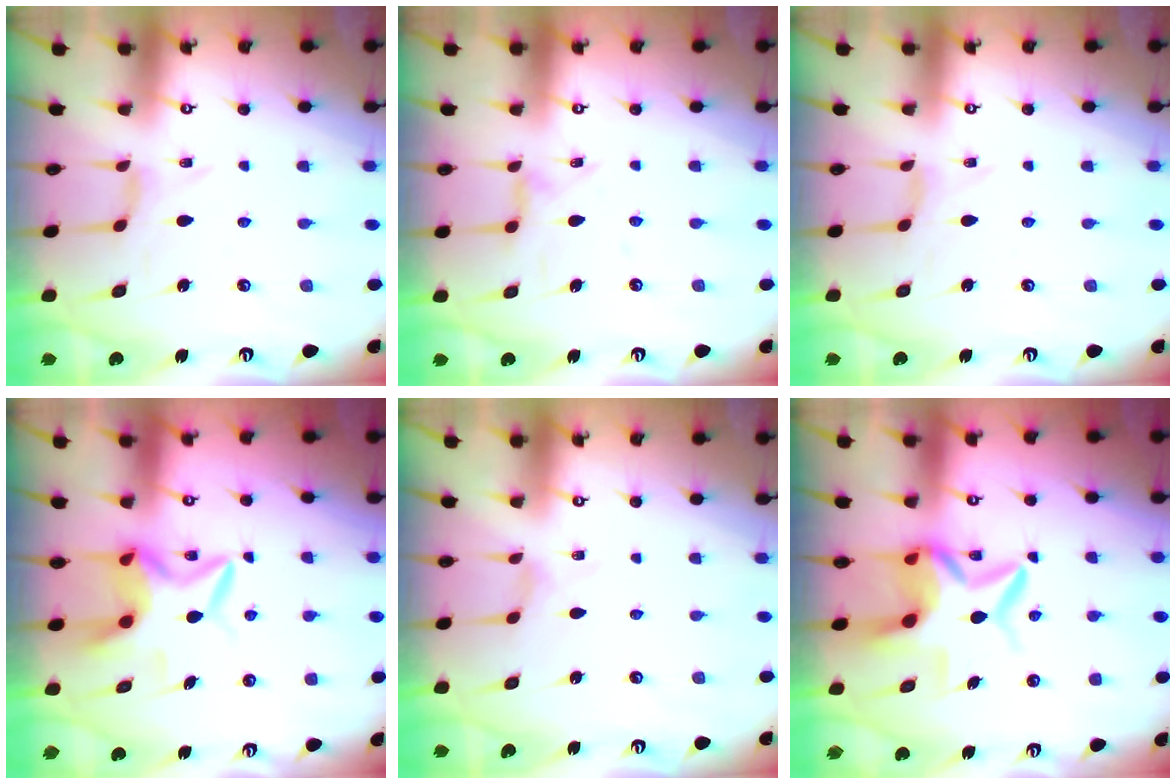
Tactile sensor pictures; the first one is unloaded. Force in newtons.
{"total": 1.8, "press": 1.8, "slide": 0.3}
{"total": 0.7, "press": 0.6, "slide": 0.3}
{"total": 7.5, "press": 7.3, "slide": 1.4}
{"total": 0.7, "press": 0.6, "slide": 0.2}
{"total": 10.3, "press": 10.2, "slide": 1.6}